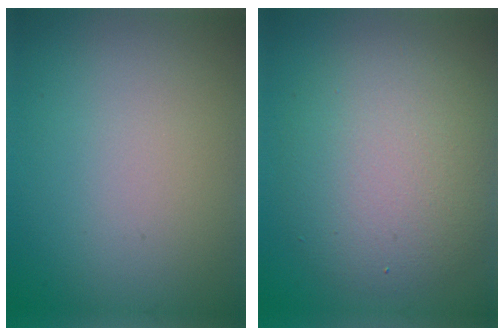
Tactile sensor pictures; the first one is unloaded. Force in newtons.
{"total": 6.6, "press": 6.6, "slide": 0.3}